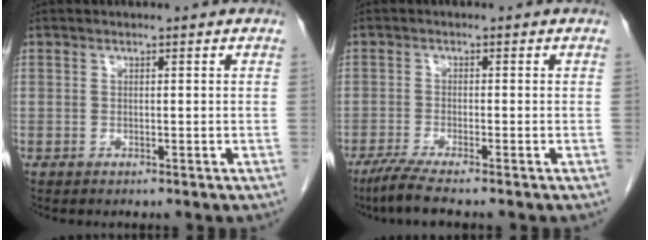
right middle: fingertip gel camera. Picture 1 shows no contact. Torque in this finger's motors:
{"motor_torque": [0.58, -0.37, 0.03, 0.04]}